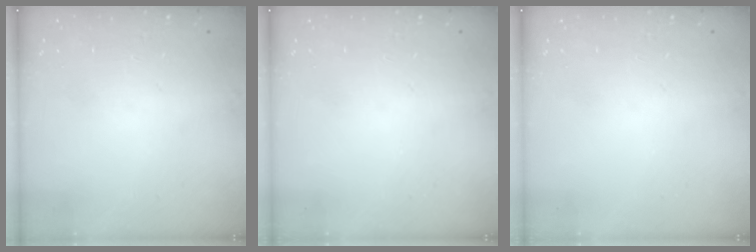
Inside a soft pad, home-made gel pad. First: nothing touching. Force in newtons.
{"total": 0.0}
{"total": 0.0}